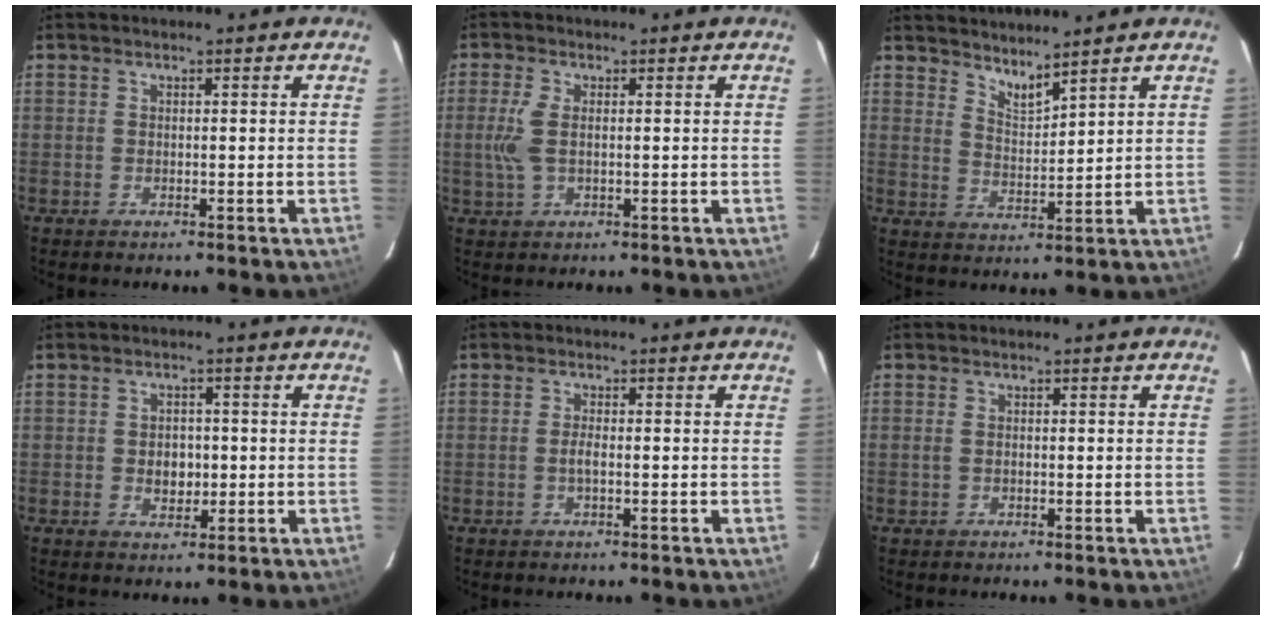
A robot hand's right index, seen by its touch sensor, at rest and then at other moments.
{"total": 4.4, "force": [0.2, 1.9, 3.9], "torque": [-0.092, 0.001, 0.004]}
{"total": 4.5, "force": [4.2, 0.4, 1.7], "torque": [-0.029, -0.007, 0.075]}
{"total": 3.8, "force": [-0.4, 3.0, 2.3], "torque": [-0.036, 0.002, -0.003]}
{"total": 1.4, "force": [-0.4, 0.3, 1.3], "torque": [-0.026, -0.001, -0.009]}
{"total": 0.9, "force": [-0.1, 0.5, 0.7], "torque": [-0.016, 0.000, -0.003]}